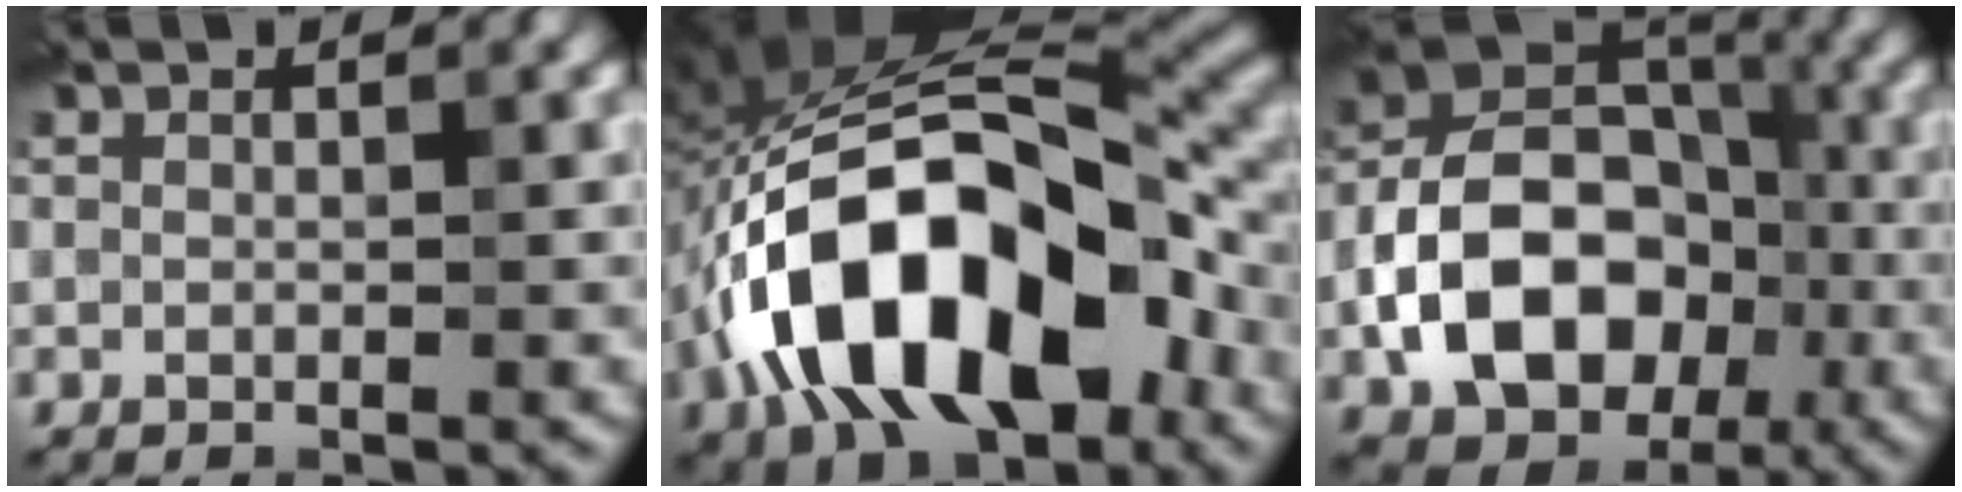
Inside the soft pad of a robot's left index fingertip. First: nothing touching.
{"total": 14.6, "force": [-5.2, 7.6, 11.3], "torque": [-0.188, 0.018, -0.092]}
{"total": 12.1, "force": [-3.4, 8.5, 7.8], "torque": [-0.124, 0.014, -0.069]}